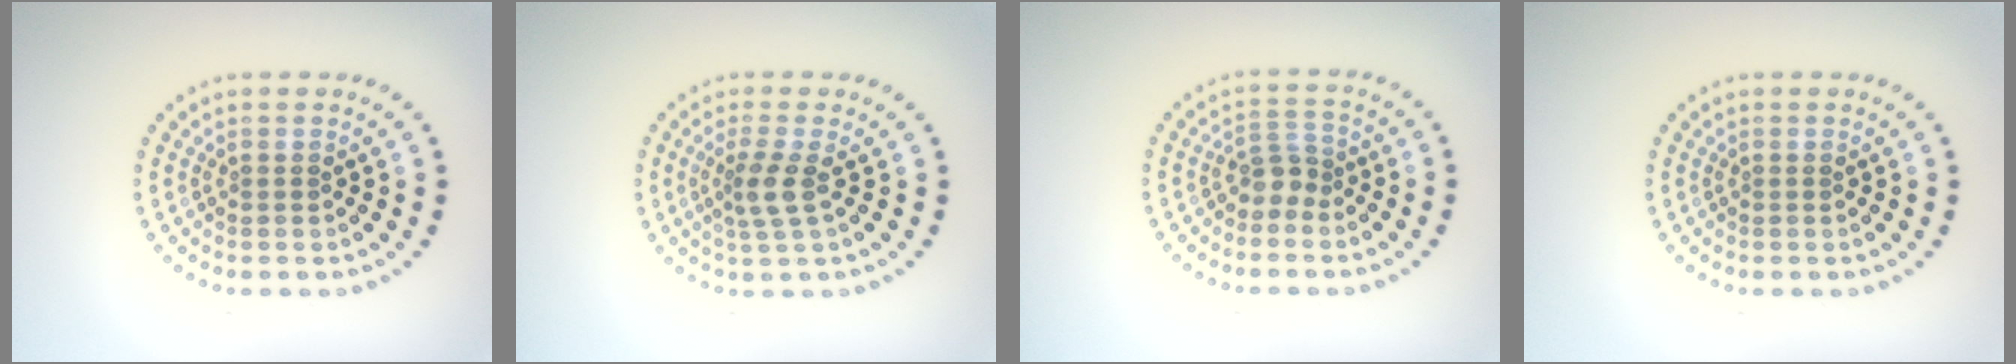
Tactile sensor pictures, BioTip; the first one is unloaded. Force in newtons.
{"total": 2.5, "press": 1.9, "slide": 1.6}
{"total": 2.0, "press": 1.5, "slide": 1.3}
{"total": 0.0}